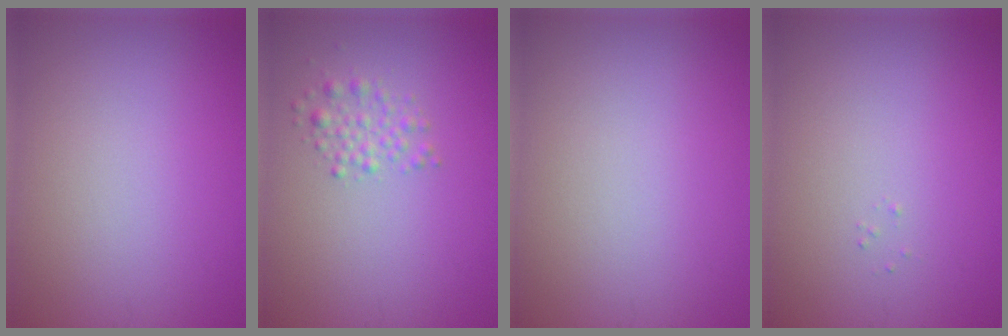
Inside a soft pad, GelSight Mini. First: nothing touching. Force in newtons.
{"total": 1.7, "press": 1.7, "slide": 0.1}
{"total": 0.0}
{"total": 0.0}